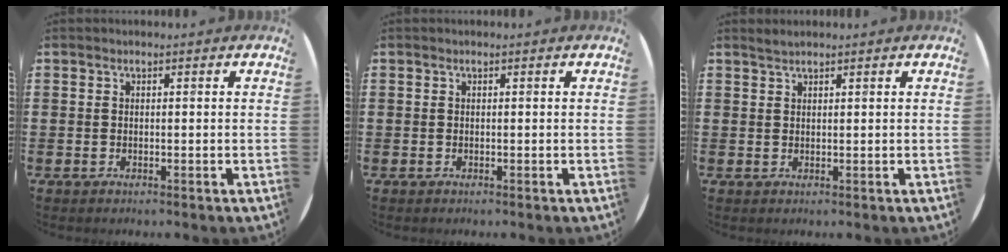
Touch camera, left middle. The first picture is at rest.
{"total": 0.0}
{"total": 1.0, "force": [1.0, -0.1, 0.2], "torque": [-0.004, -0.001, 0.019]}